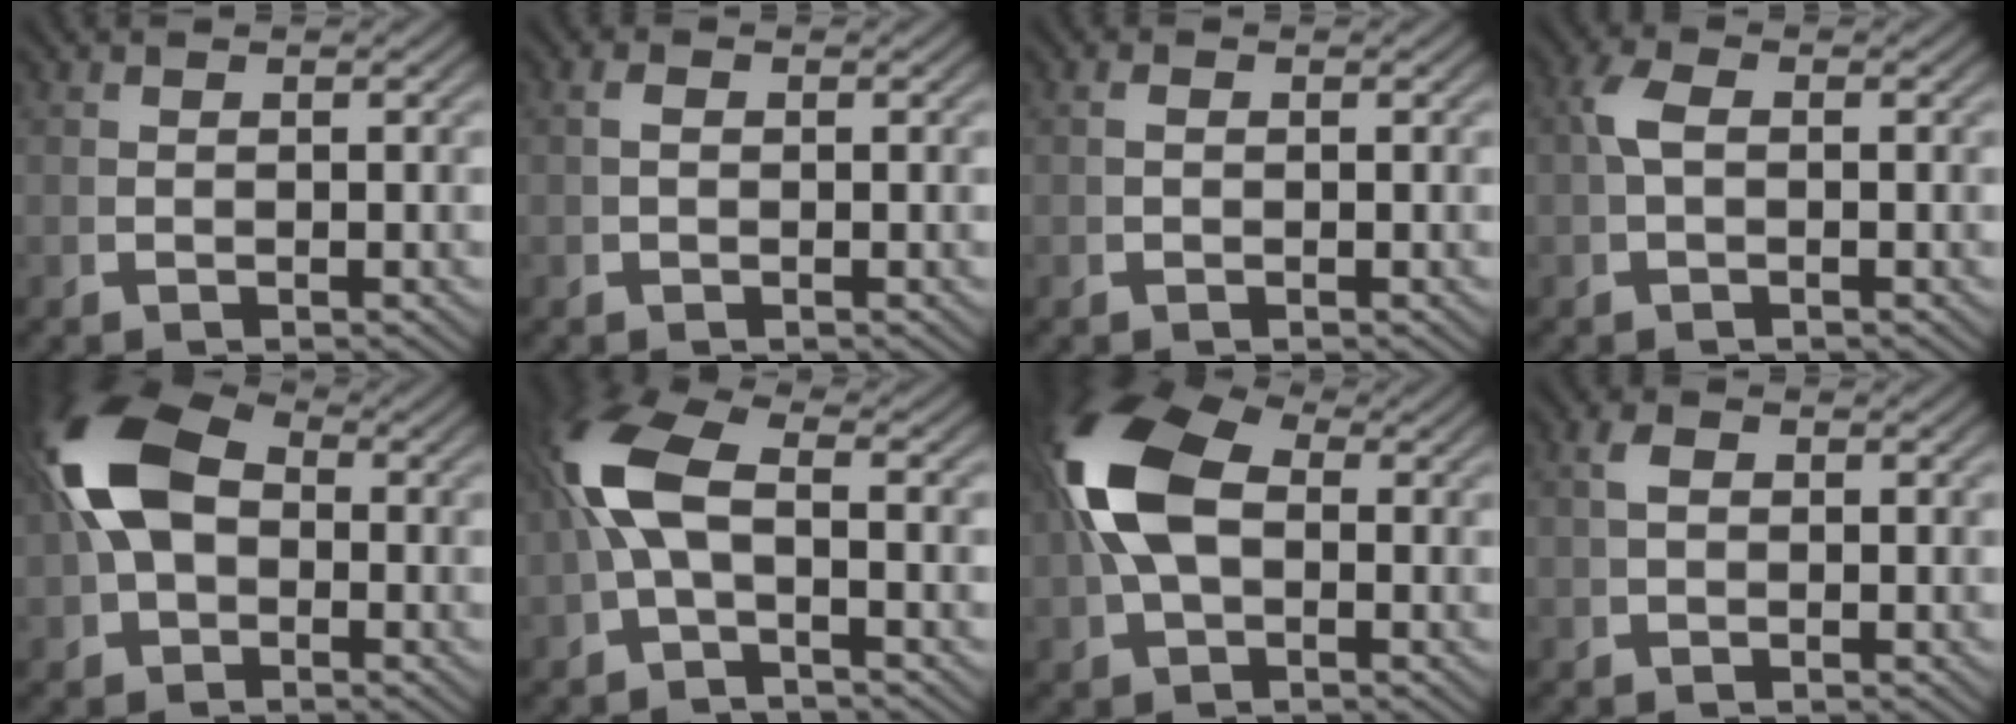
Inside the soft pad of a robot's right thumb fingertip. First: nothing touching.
{"total": 0.6, "force": [0.1, 0.4, 0.4], "torque": [-0.007, -0.003, 0.002]}
{"total": 0.0}
{"total": 1.4, "force": [0.2, 0.5, 1.3], "torque": [-0.036, 0.001, 0.007]}
{"total": 8.3, "force": [0.8, 5.8, 5.8], "torque": [-0.136, -0.001, 0.020]}
{"total": 5.4, "force": [-0.2, 2.8, 4.7], "torque": [-0.107, 0.000, 0.000]}
{"total": 9.1, "force": [1.3, 5.9, 6.8], "torque": [-0.154, 0.009, 0.025]}
{"total": 1.0, "force": [0.4, 0.7, 0.7], "torque": [-0.016, -0.003, 0.009]}